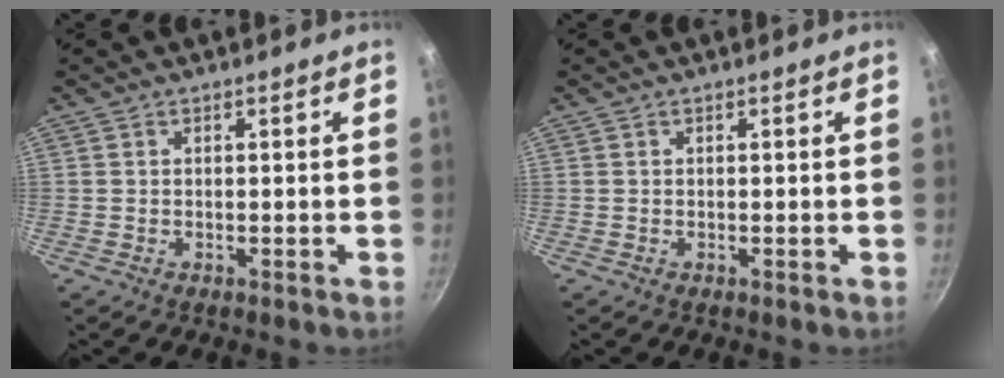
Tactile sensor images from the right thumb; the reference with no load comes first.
{"total": 0.0}